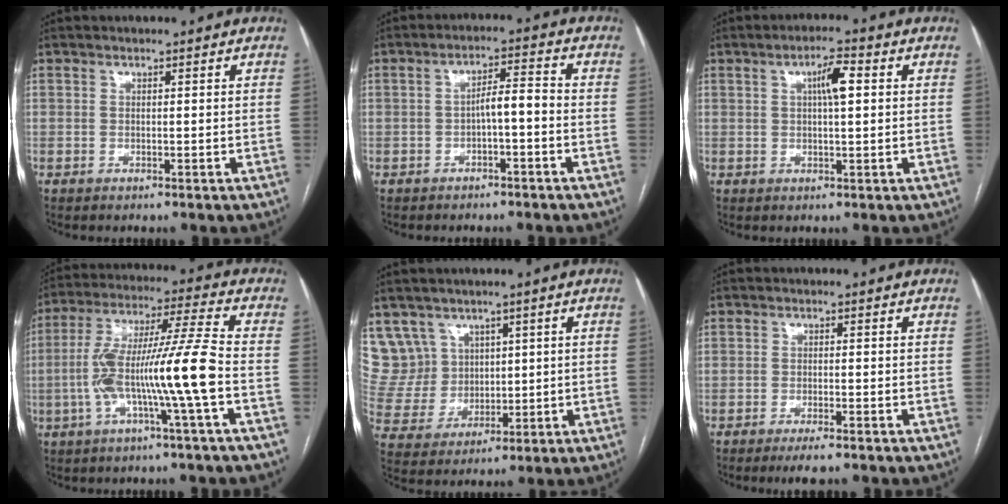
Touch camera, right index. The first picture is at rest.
{"total": 4.0, "force": [-1.1, 0.7, 3.8], "torque": [-0.060, 0.018, -0.015]}
{"total": 4.4, "force": [1.2, 0.5, 4.2], "torque": [-0.075, 0.010, 0.019]}
{"total": 14.0, "force": [-3.4, -0.9, 13.5], "torque": [-0.259, 0.015, -0.067]}
{"total": 9.2, "force": [5.4, 7.4, 0.2], "torque": [-0.017, 0.037, 0.124]}
{"total": 3.4, "force": [-2.5, 0.1, 2.2], "torque": [-0.031, -0.006, -0.039]}